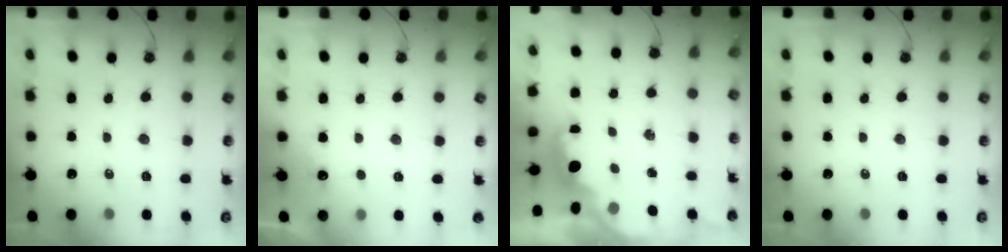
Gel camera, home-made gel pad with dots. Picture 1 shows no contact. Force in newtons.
{"total": 3.0, "press": 2.8, "slide": 1.0}
{"total": 1.5, "press": 1.3, "slide": 0.7}
{"total": 0.0}